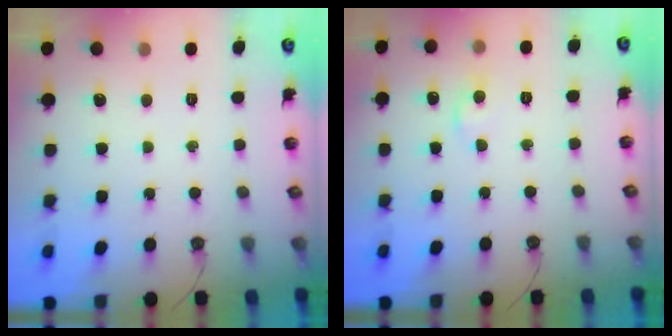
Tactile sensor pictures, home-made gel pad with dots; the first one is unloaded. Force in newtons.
{"total": 5.8, "press": 5.8, "slide": 0.6}